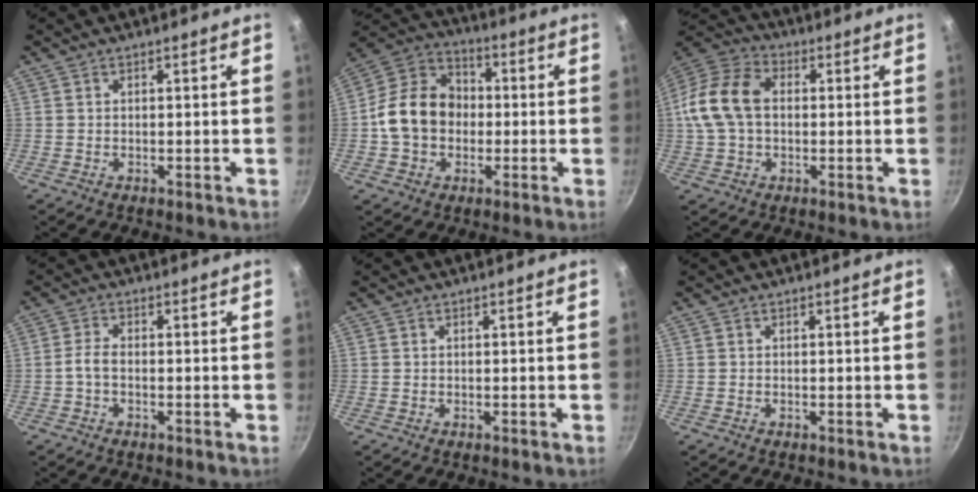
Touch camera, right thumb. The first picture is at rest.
{"total": 14.0, "force": [-1.1, 11.2, 8.2], "torque": [-0.108, 0.033, -0.037]}
{"total": 13.4, "force": [0.8, 9.4, 9.6], "torque": [-0.170, 0.030, -0.001]}
{"total": 2.5, "force": [-0.9, 1.2, 2.0], "torque": [-0.048, 0.015, -0.024]}
{"total": 0.0}
{"total": 0.0}